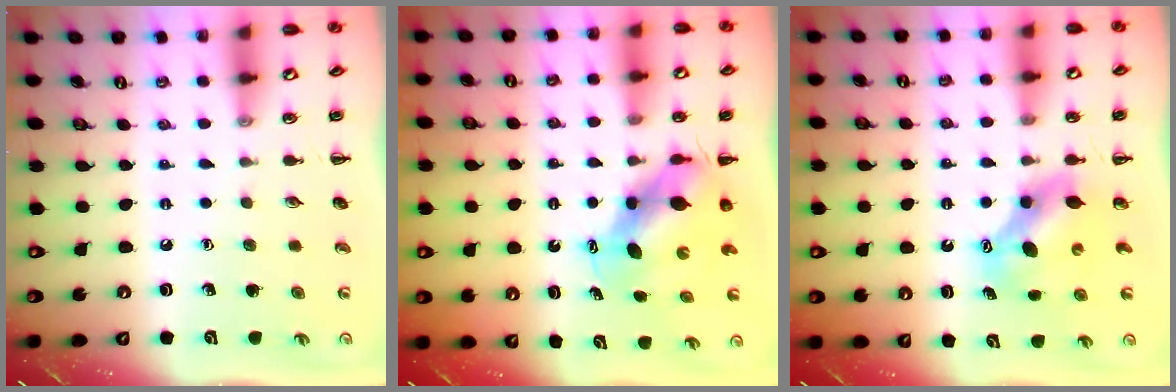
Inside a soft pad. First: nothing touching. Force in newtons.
{"total": 6.1, "press": 5.9, "slide": 1.7}
{"total": 6.6, "press": 6.5, "slide": 0.9}